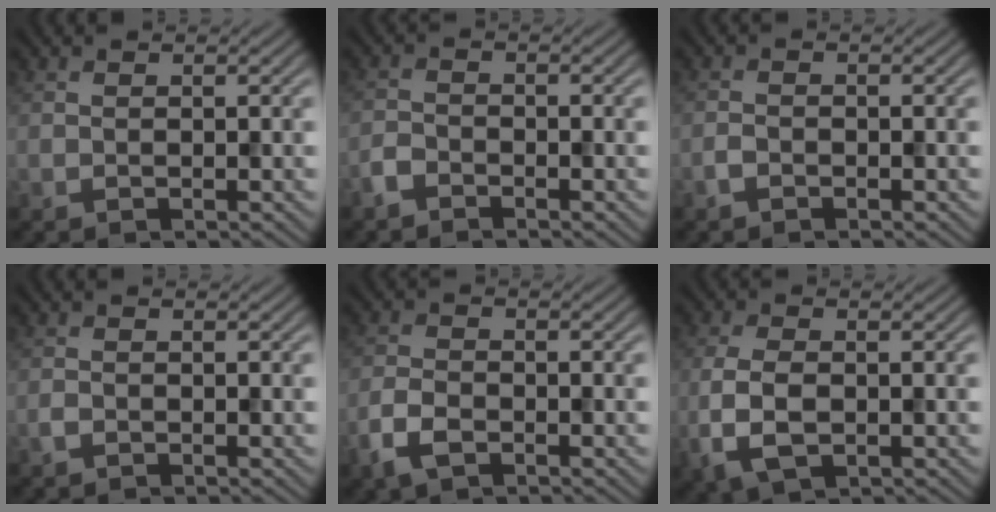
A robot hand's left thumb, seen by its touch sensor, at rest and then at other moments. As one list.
[{"total": 2.0, "force": [-1.7, 0.8, 0.7], "torque": [-0.014, 0.001, -0.042]}, {"total": 1.2, "force": [-0.9, 0.6, 0.5], "torque": [-0.010, 0.001, -0.020]}, {"total": 0.8, "force": [-0.6, 0.4, 0.4], "torque": [-0.009, 0.001, -0.012]}, {"total": 3.9, "force": [-2.2, 2.0, 2.5], "torque": [-0.056, -0.005, -0.052]}, {"total": 5.4, "force": [-1.3, 3.0, 4.3], "torque": [-0.111, -0.009, -0.025]}]